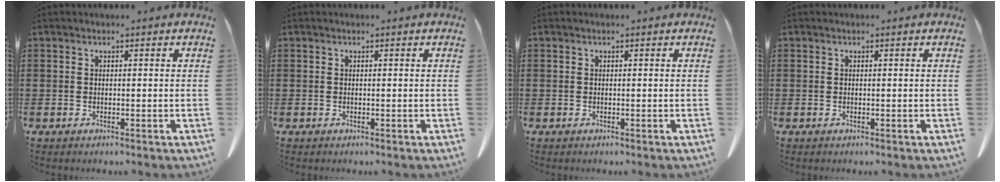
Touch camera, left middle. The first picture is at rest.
{"total": 0.0}
{"total": 0.0}
{"total": 0.0}